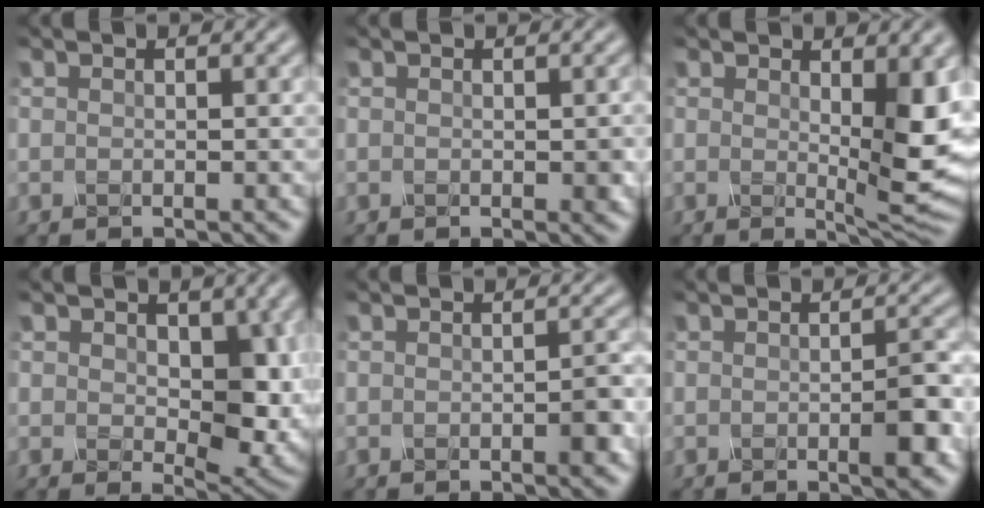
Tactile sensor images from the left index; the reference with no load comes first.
{"total": 0.8, "force": [-0.4, 0.0, 0.7], "torque": [-0.022, 0.001, 0.000]}
{"total": 7.2, "force": [0.2, 2.0, 6.9], "torque": [-0.119, -0.009, 0.013]}
{"total": 6.6, "force": [0.1, 3.9, 5.4], "torque": [-0.085, -0.007, 0.009]}
{"total": 2.0, "force": [-1.1, 0.3, 1.6], "torque": [-0.025, 0.004, -0.012]}
{"total": 3.0, "force": [-1.3, 0.4, 2.7], "torque": [-0.052, 0.001, -0.016]}